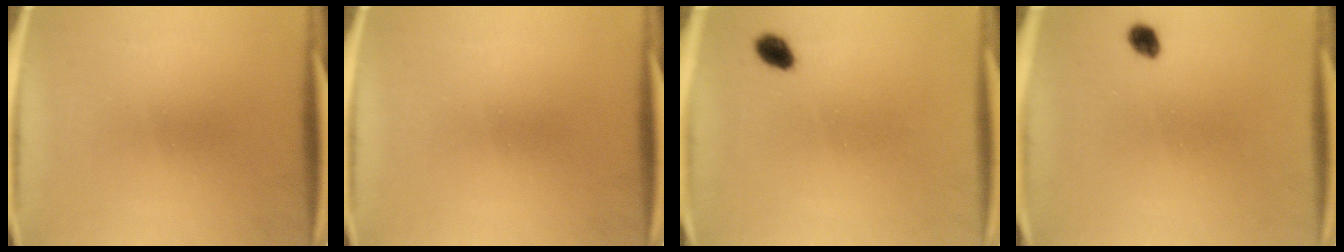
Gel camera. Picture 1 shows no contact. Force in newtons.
{"total": 0.0}
{"total": 2.9}
{"total": 1.9}